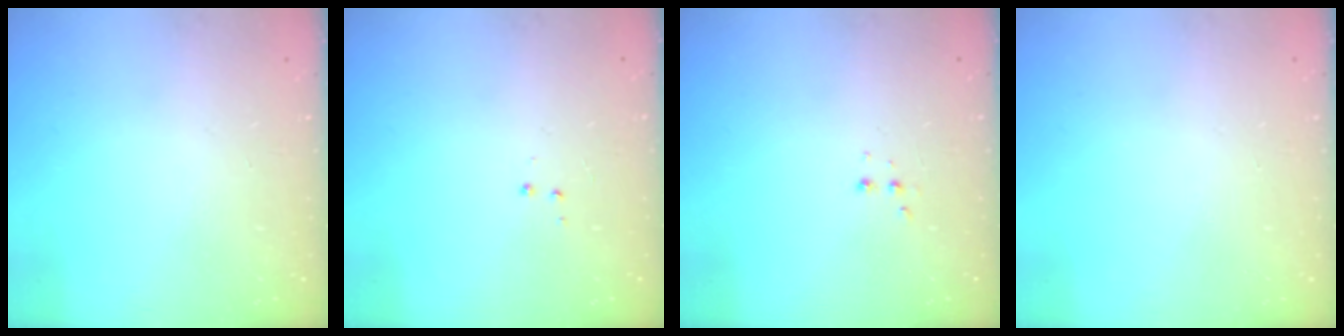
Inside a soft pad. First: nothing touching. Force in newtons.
{"total": 2.9, "press": 2.8, "slide": 0.4}
{"total": 2.9, "press": 2.7, "slide": 1.0}
{"total": 0.0}